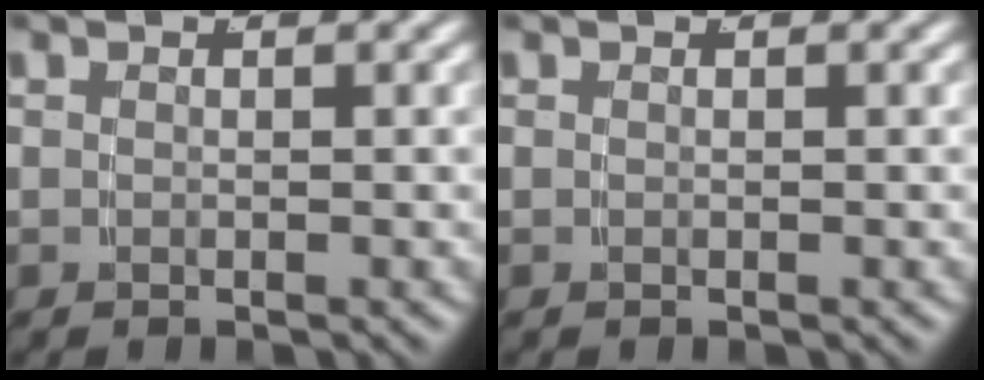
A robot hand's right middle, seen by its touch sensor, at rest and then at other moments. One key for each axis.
{"total": 0.0}